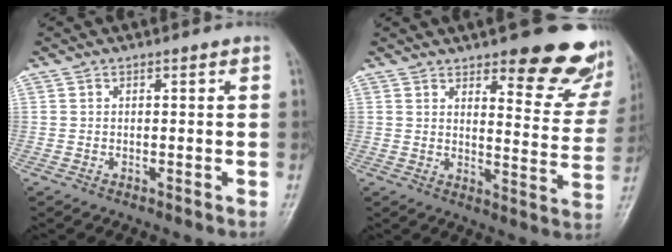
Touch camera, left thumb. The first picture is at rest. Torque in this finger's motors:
{"motor_torque": [0.45, 0.30, 0.17, -0.14, 0.06]}